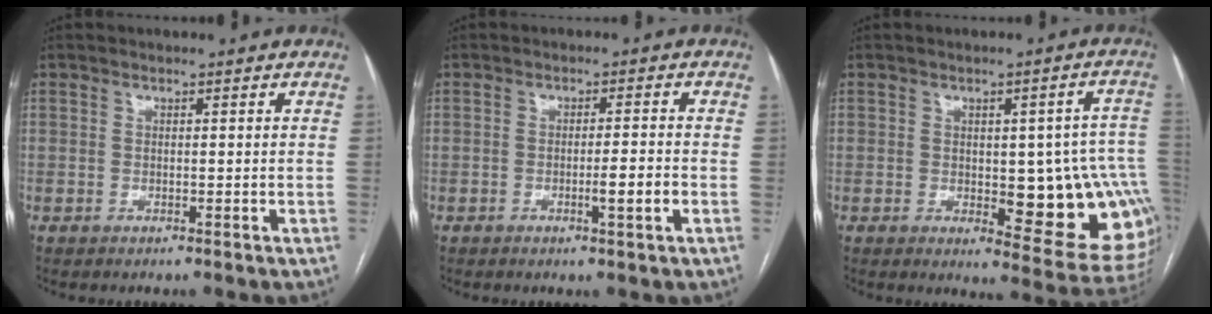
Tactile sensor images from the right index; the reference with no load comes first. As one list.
[{"total": 3.6, "force": [-1.2, 0.0, 3.4], "torque": [-0.051, -0.003, -0.018]}, {"total": 15.9, "force": [-1.3, 5.4, 14.9], "torque": [-0.123, 0.014, 0.000]}]